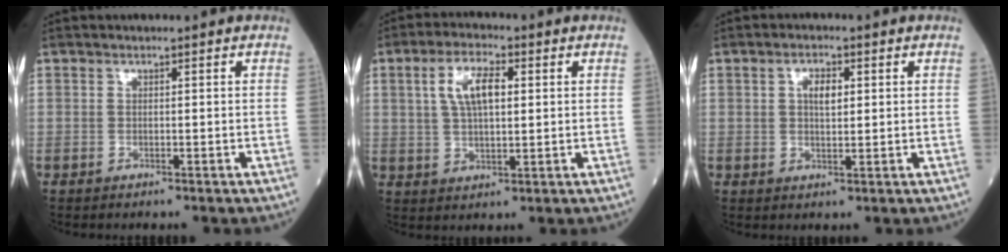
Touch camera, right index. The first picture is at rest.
{"total": 7.8, "force": [2.0, 3.2, 6.8], "torque": [-0.144, 0.014, 0.041]}
{"total": 3.8, "force": [1.0, 1.9, 3.2], "torque": [-0.066, 0.007, 0.019]}